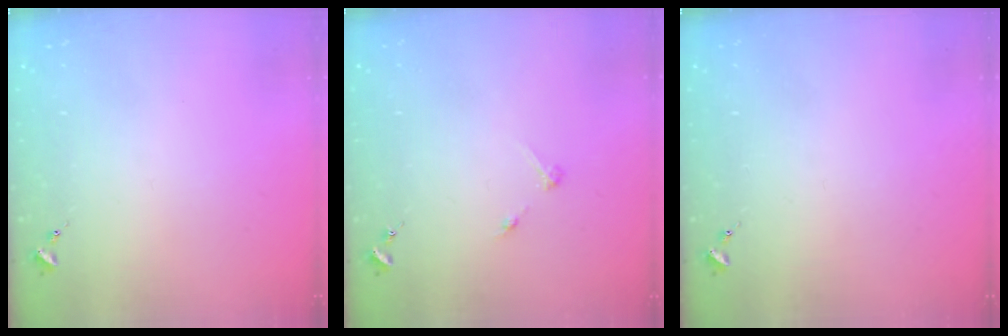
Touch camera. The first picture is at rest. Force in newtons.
{"total": 2.8, "press": 2.8, "slide": 0.3}
{"total": 0.0}